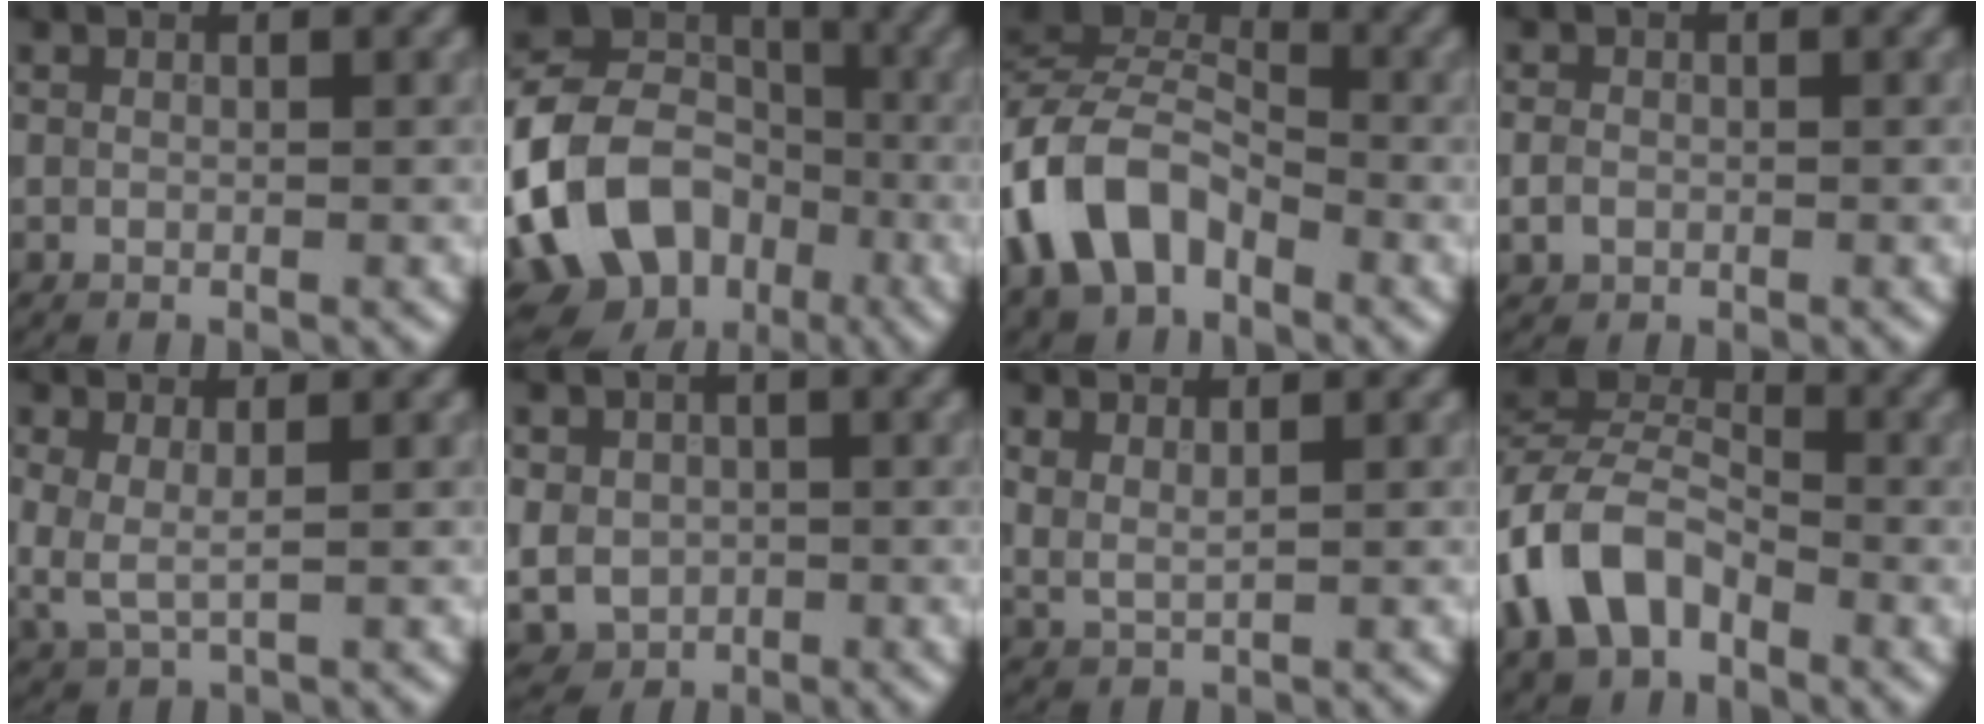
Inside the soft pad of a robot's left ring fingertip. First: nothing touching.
{"total": 14.4, "force": [-4.5, 10.9, 8.2], "torque": [-0.172, 0.005, -0.092]}
{"total": 8.2, "force": [-4.3, 5.1, 4.8], "torque": [-0.093, 0.010, -0.100]}
{"total": 1.3, "force": [-0.4, 1.1, 0.6], "torque": [-0.010, -0.002, -0.010]}
{"total": 2.2, "force": [0.5, 0.9, 1.9], "torque": [-0.048, -0.005, 0.010]}
{"total": 4.0, "force": [-0.3, 3.5, 1.9], "torque": [-0.036, -0.002, -0.007]}
{"total": 1.6, "force": [1.1, 0.4, 1.0], "torque": [-0.023, -0.006, 0.025]}
{"total": 7.2, "force": [-3.9, 4.5, 4.1], "torque": [-0.082, 0.010, -0.090]}